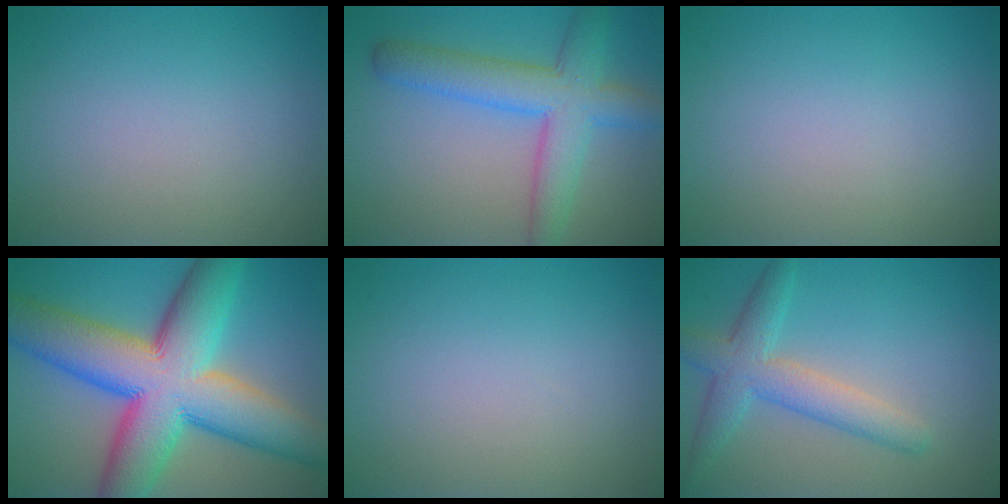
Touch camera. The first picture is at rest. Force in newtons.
{"total": 6.6, "press": 6.6, "slide": 0.2}
{"total": 0.0}
{"total": 15.3, "press": 15.3, "slide": 0.4}
{"total": 0.0}
{"total": 4.5, "press": 4.5, "slide": 0.1}